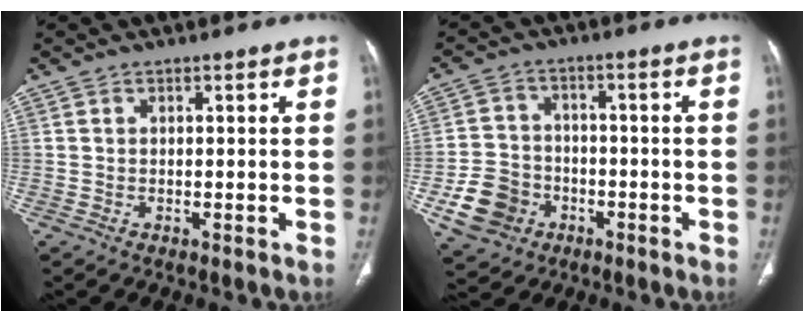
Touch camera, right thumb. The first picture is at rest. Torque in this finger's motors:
{"motor_torque": [0.58, 1.47, -0.10, -0.06, 0.11]}